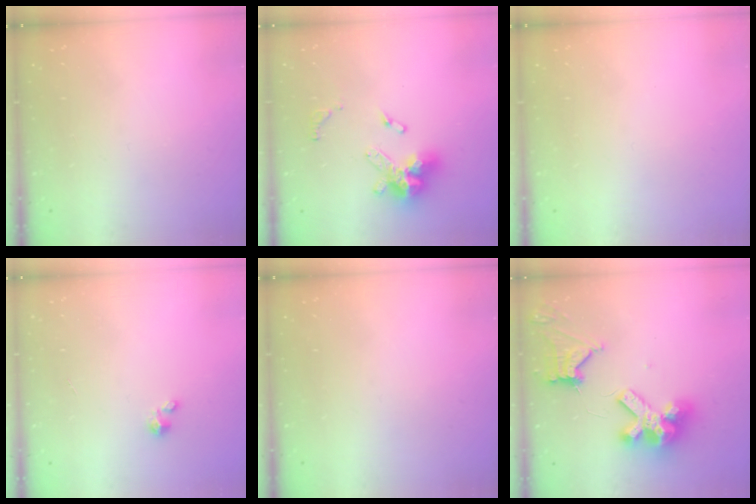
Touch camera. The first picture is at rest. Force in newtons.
{"total": 13.4, "press": 13.4, "slide": 1.3}
{"total": 0.0}
{"total": 1.2, "press": 1.1, "slide": 0.1}
{"total": 0.0}
{"total": 12.6, "press": 12.5, "slide": 1.4}